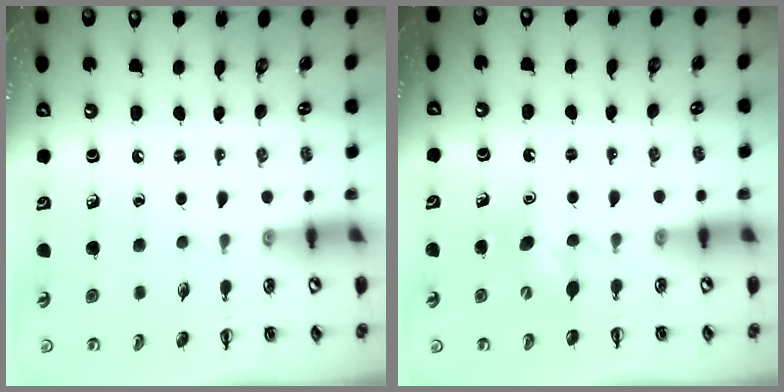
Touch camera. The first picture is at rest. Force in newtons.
{"total": 4.3, "press": 4.3, "slide": 0.8}